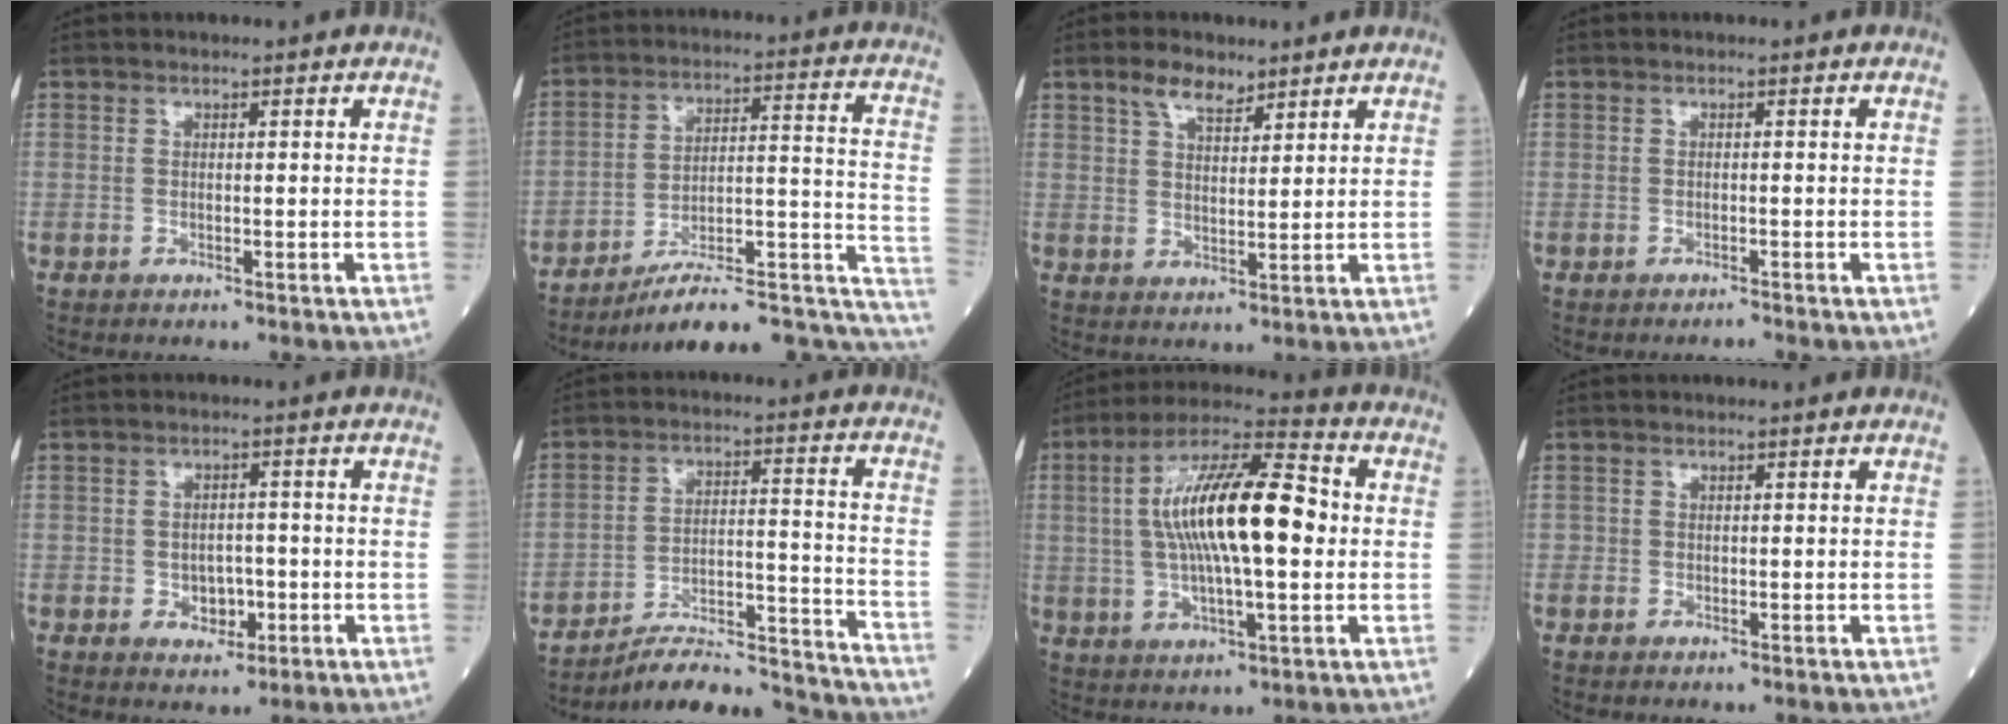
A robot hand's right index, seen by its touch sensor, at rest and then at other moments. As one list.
[{"total": 17.8, "force": [-13.3, 5.3, 10.5], "torque": [-0.083, 0.068, -0.182]}, {"total": 4.6, "force": [3.4, 1.7, 2.5], "torque": [-0.053, 0.008, 0.066]}, {"total": 0.7, "force": [-0.6, -0.2, 0.1], "torque": [-0.007, -0.002, -0.006]}, {"total": 3.6, "force": [-1.0, 2.5, 2.4], "torque": [-0.030, 0.005, -0.008]}, {"total": 19.7, "force": [-19.0, 0.4, 5.0], "torque": [-0.061, 0.020, -0.276]}, {"total": 16.6, "force": [1.3, 4.0, 16.1], "torque": [-0.304, 0.026, 0.021]}, {"total": 0.0}]